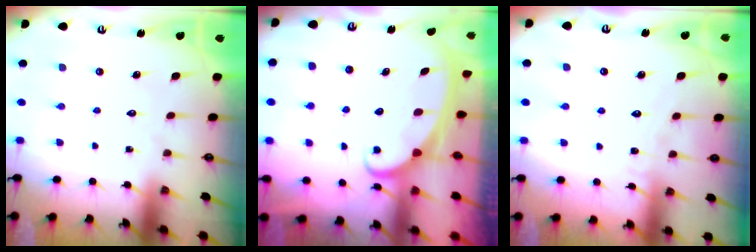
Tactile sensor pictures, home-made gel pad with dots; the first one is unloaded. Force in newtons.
{"total": 2.4, "press": 2.4, "slide": 0.3}
{"total": 5.6, "press": 5.6, "slide": 0.5}